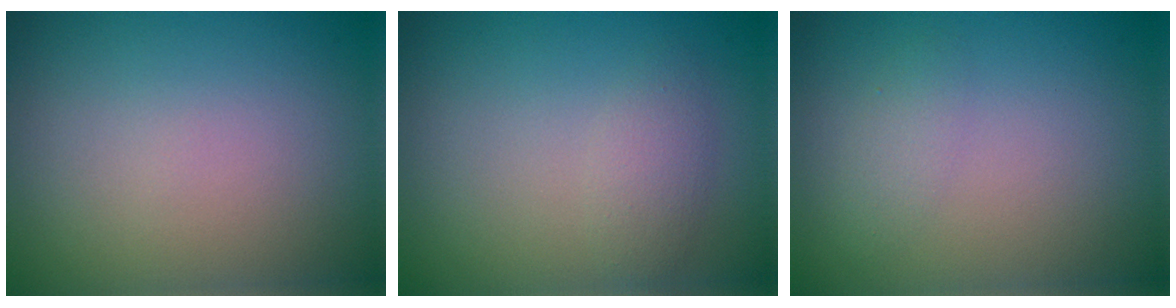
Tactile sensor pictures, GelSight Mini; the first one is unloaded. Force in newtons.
{"total": 1.6, "press": 1.6, "slide": 0.1}
{"total": 1.2, "press": 1.2, "slide": 0.0}